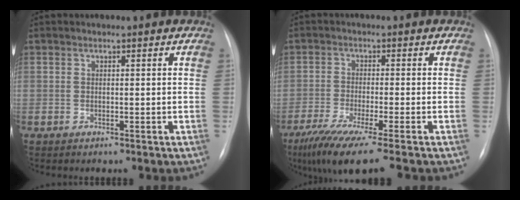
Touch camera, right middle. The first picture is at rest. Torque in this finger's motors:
{"motor_torque": [1.30, -0.84, 0.37, 0.15]}